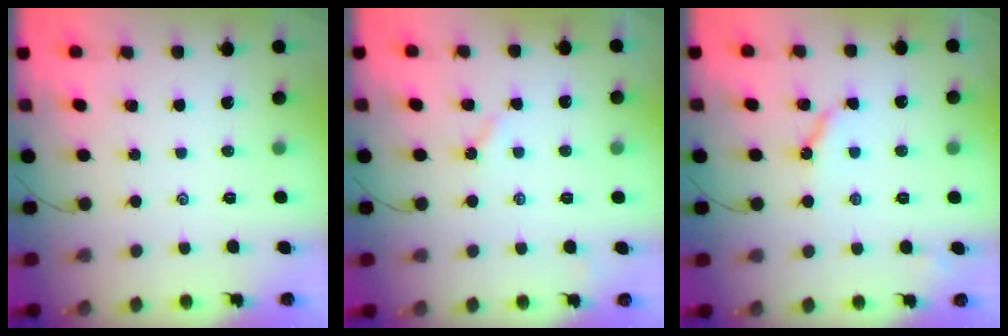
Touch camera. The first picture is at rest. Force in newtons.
{"total": 2.2, "press": 2.2, "slide": 0.4}
{"total": 5.4, "press": 5.4, "slide": 0.3}